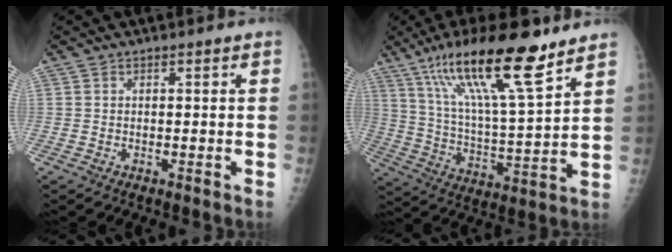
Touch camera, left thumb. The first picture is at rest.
{"total": 20.8, "force": [13.6, 3.6, 15.4], "torque": [-0.263, -0.052, 0.243]}